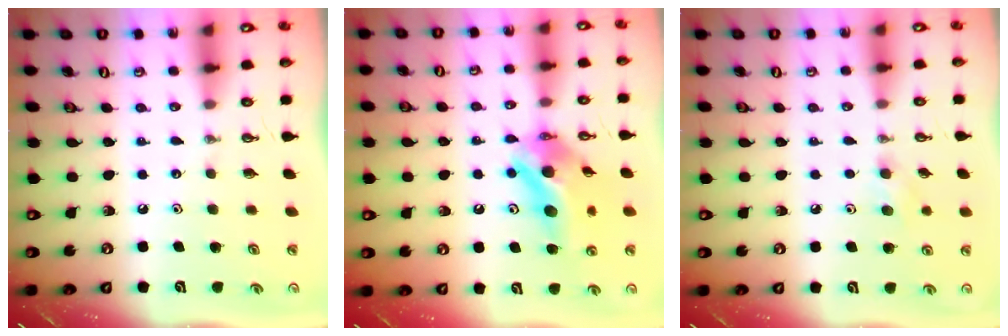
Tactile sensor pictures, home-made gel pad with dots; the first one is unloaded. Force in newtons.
{"total": 12.8, "press": 12.4, "slide": 3.0}
{"total": 7.8, "press": 6.9, "slide": 3.7}